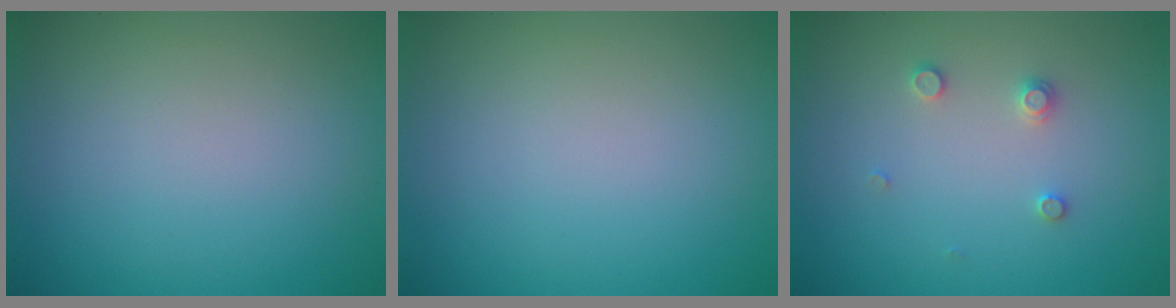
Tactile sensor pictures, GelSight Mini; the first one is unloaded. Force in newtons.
{"total": 0.0}
{"total": 1.3, "press": 1.3, "slide": 0.2}